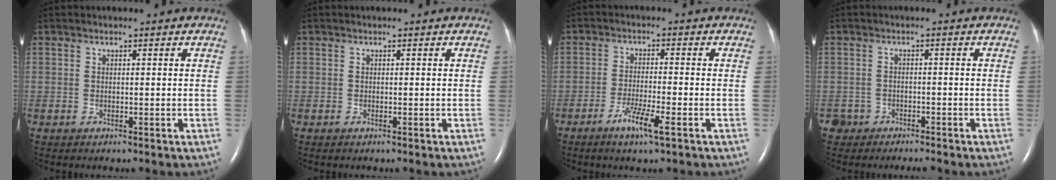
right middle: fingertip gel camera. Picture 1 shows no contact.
{"total": 0.0}
{"total": 5.0, "force": [-2.8, -0.1, 4.2], "torque": [-0.084, -0.011, -0.052]}
{"total": 2.7, "force": [-2.2, 1.5, -0.2], "torque": [0.001, 0.004, -0.036]}